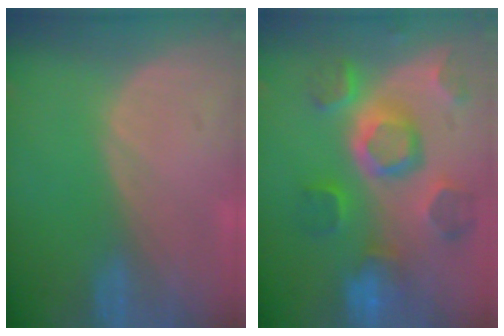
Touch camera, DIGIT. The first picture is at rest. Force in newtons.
{"total": 11.5, "press": 10.1, "slide": 5.5}